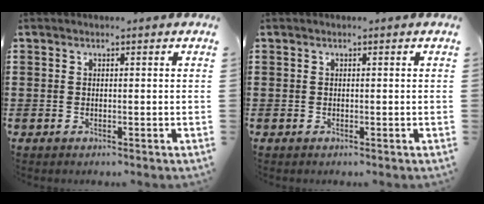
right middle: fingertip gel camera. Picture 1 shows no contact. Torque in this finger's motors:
{"motor_torque": [-0.21, -0.01, -0.02, -0.01]}